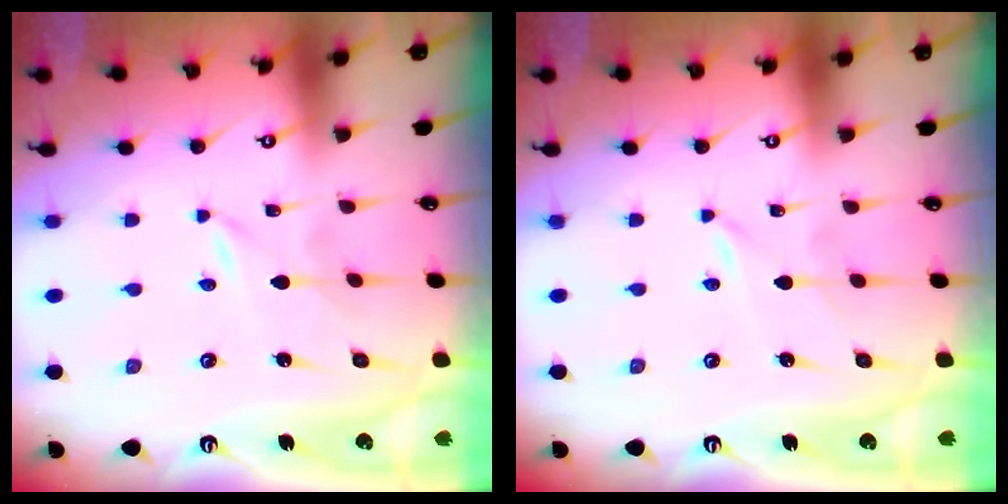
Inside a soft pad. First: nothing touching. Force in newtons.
{"total": 0.0}